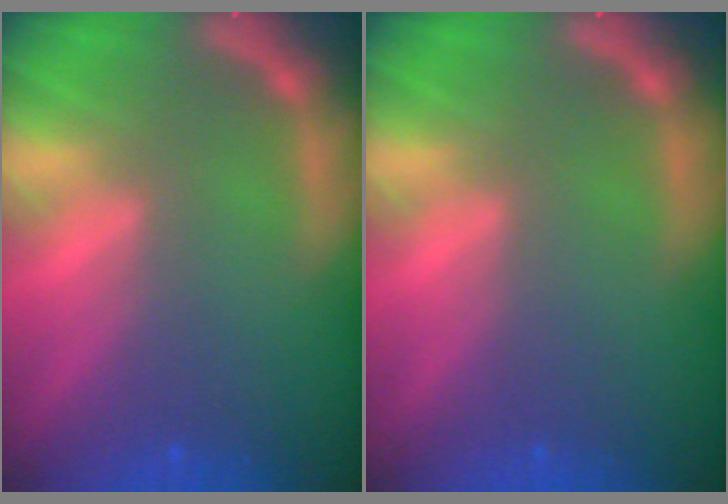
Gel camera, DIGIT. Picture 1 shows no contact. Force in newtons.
{"total": 0.0}